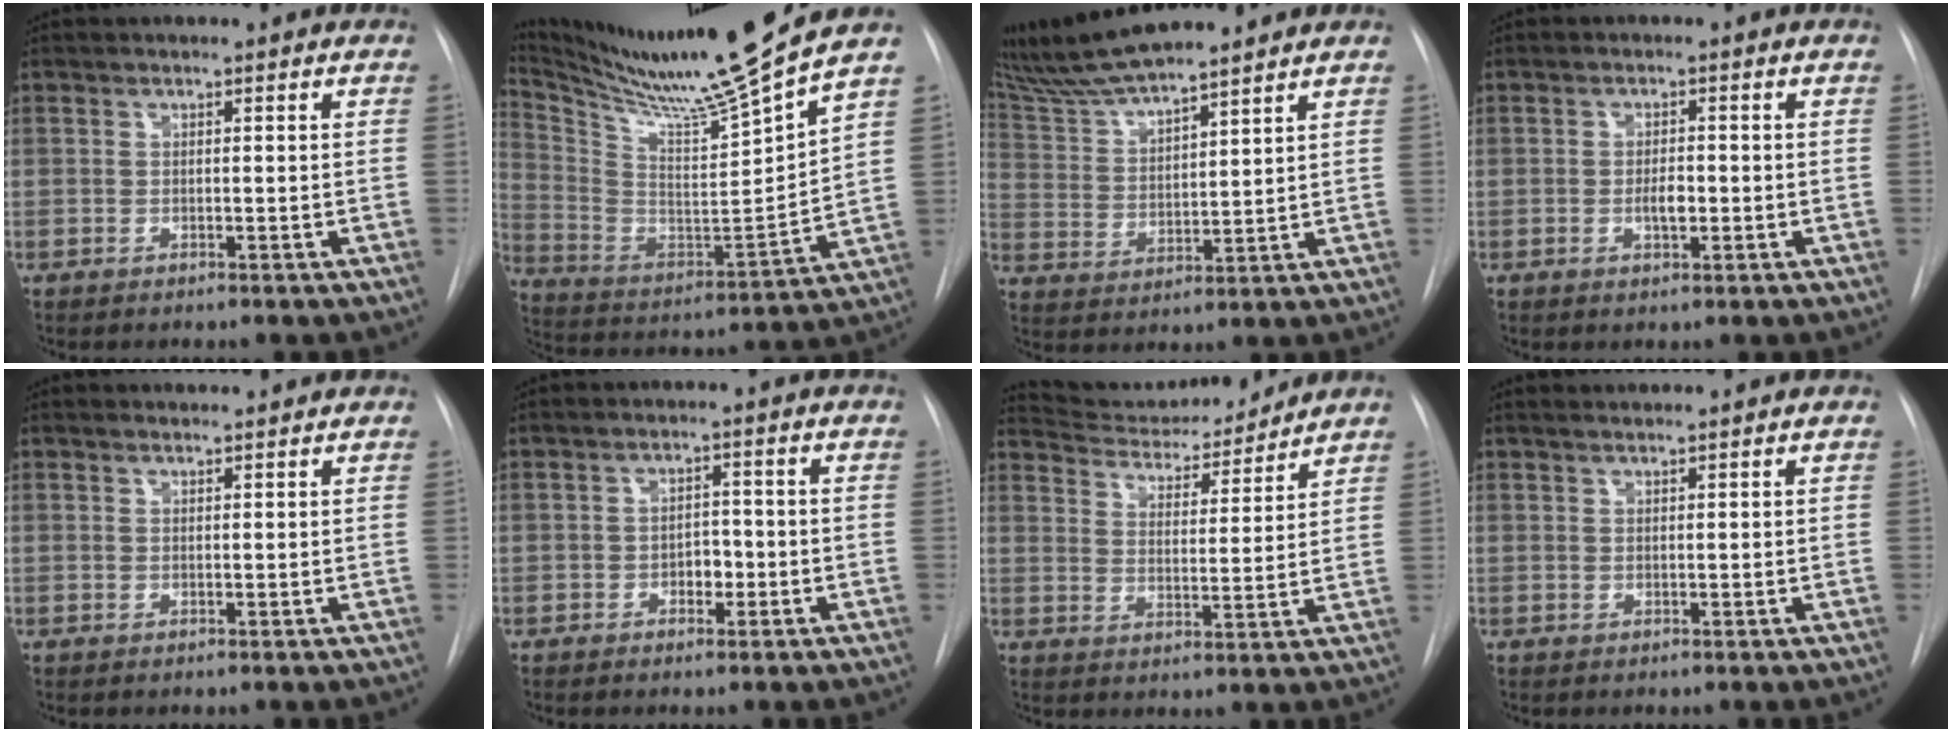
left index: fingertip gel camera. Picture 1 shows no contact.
{"total": 20.7, "force": [17.2, -2.2, 11.3], "torque": [-0.206, -0.049, 0.287]}
{"total": 12.1, "force": [11.0, 0.7, 4.8], "torque": [-0.093, 0.023, 0.208]}
{"total": 2.3, "force": [-0.5, 0.9, 2.1], "torque": [-0.036, 0.002, -0.007]}
{"total": 1.8, "force": [1.8, 0.2, 0.1], "torque": [-0.010, 0.014, 0.030]}
{"total": 2.5, "force": [-0.9, 1.6, 1.7], "torque": [-0.018, 0.007, -0.011]}
{"total": 13.5, "force": [12.8, 1.5, 3.8], "torque": [-0.059, -0.002, 0.203]}
{"total": 2.0, "force": [1.9, 0.0, 0.5], "torque": [-0.007, 0.018, 0.036]}